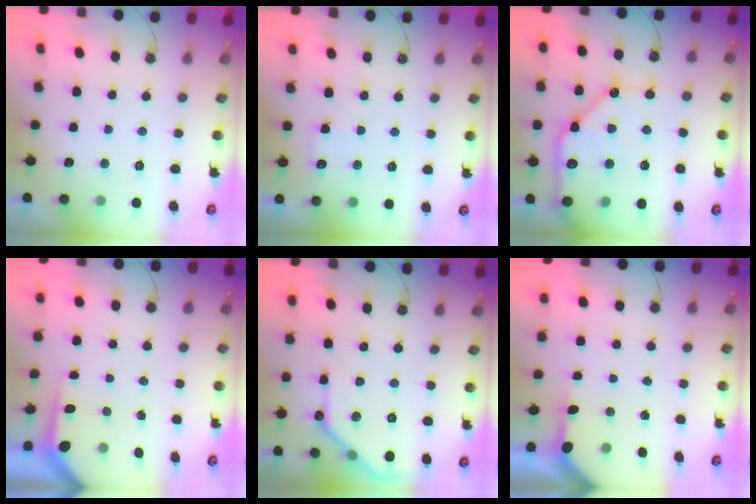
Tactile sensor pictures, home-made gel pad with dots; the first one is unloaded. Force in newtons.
{"total": 5.2, "press": 5.2, "slide": 0.6}
{"total": 17.7, "press": 17.5, "slide": 2.2}
{"total": 3.6, "press": 3.6, "slide": 0.4}
{"total": 11.2, "press": 11.1, "slide": 0.7}
{"total": 3.1, "press": 3.1, "slide": 0.3}